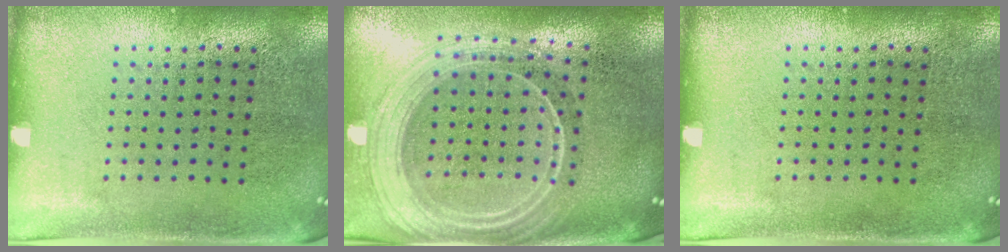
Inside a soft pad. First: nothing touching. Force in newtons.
{"total": 2.5, "press": 2.1, "slide": 1.3}
{"total": 0.0}